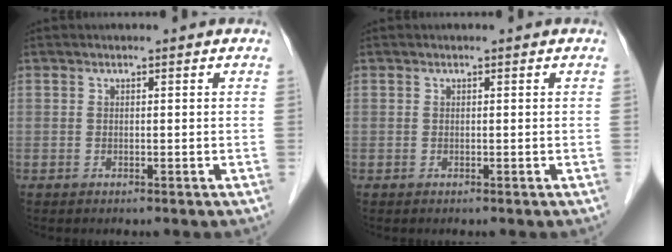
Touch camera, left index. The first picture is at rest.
{"total": 0.0}